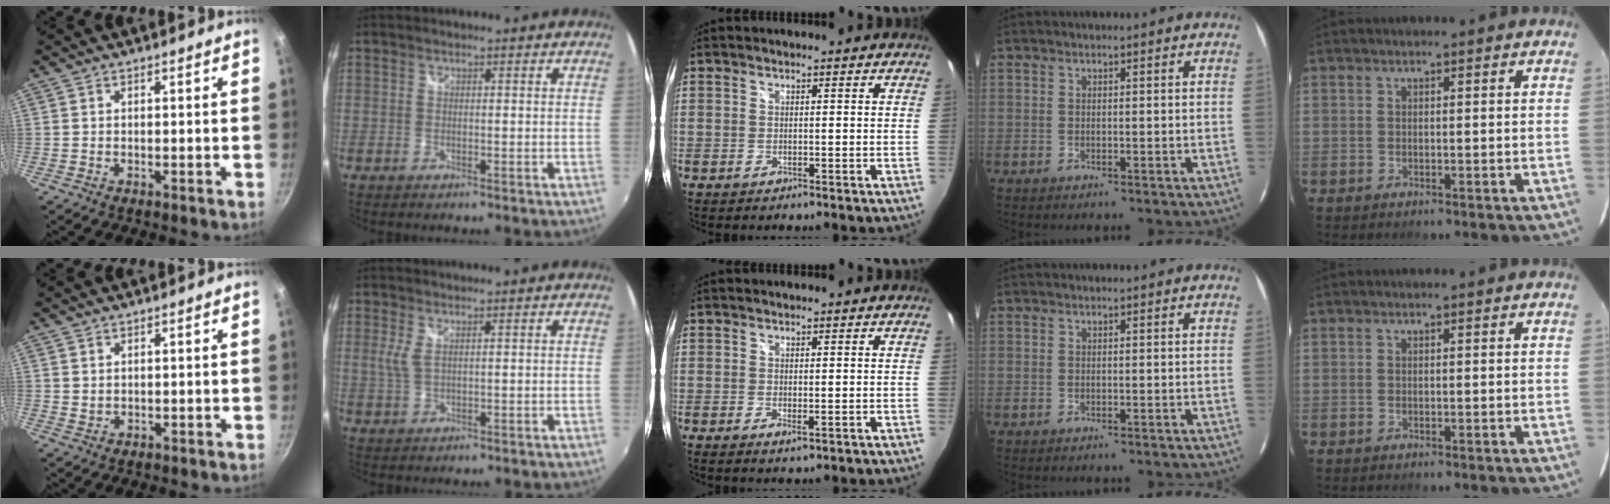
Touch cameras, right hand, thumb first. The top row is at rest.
{"thumb": {"total": 1.2, "force": [0.8, 0.9, 0.3], "torque": [0.000, -0.009, 0.014]}, "index": {"total": 2.3, "force": [0.7, 0.6, 2.1], "torque": [-0.044, -0.001, 0.015]}, "middle": {"total": 1.1, "force": [-0.1, 0.5, 1.0], "torque": [-0.018, -0.004, -0.002]}}